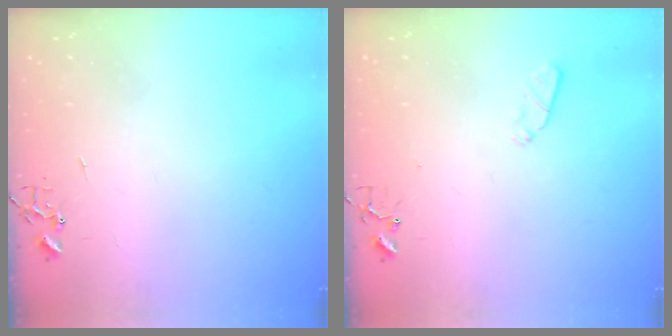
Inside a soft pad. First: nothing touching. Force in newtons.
{"total": 3.6, "press": 3.5, "slide": 0.6}